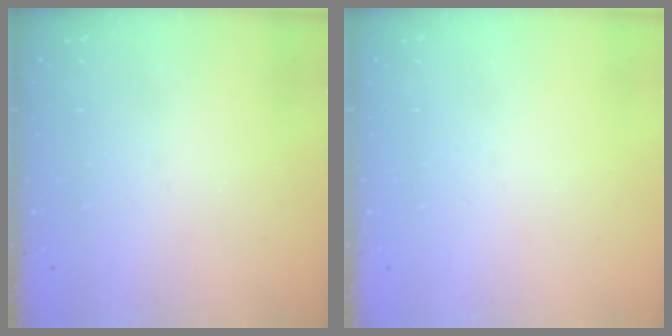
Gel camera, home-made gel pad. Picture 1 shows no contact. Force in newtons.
{"total": 0.0}